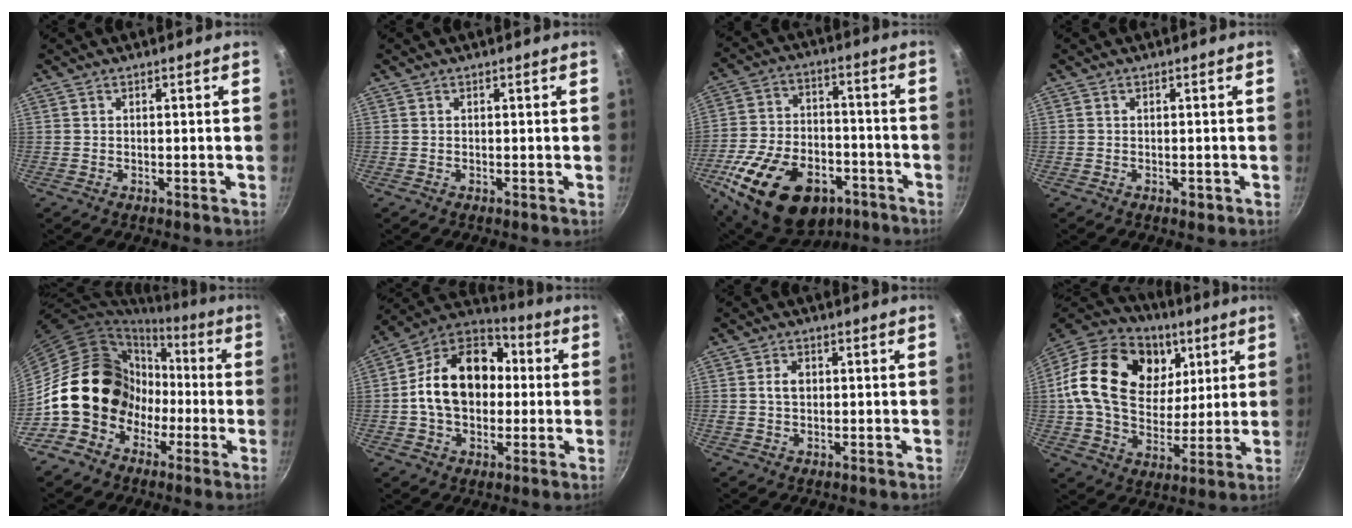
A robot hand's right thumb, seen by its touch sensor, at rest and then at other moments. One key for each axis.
{"total": 0.0}
{"total": 24.7, "fx": -11.9, "fy": 15.0, "fz": 15.6, "tx": -0.250, "ty": 0.040, "tz": -0.186}
{"total": 1.2, "fx": -0.5, "fy": 0.8, "fz": 0.7, "tx": -0.008, "ty": 0.002, "tz": -0.007}
{"total": 16.9, "fx": -2.2, "fy": 14.1, "fz": 9.0, "tx": -0.093, "ty": 0.062, "tz": -0.034}
{"total": 19.2, "fx": 0.5, "fy": 14.1, "fz": 13.0, "tx": -0.190, "ty": 0.042, "tz": -0.007}
{"total": 3.0, "fx": 0.4, "fy": 2.1, "fz": 2.0, "tx": -0.029, "ty": 0.004, "tz": 0.005}
{"total": 26.9, "fx": 7.7, "fy": 19.2, "fz": 17.2, "tx": -0.292, "ty": -0.004, "tz": 0.124}